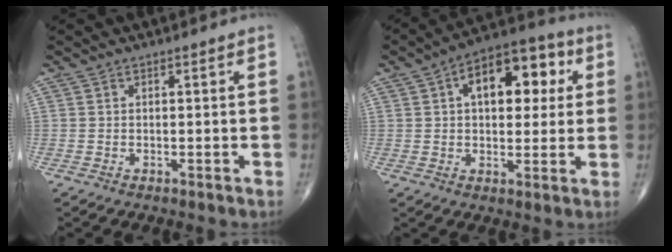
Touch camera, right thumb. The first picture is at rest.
{"total": 14.9, "force": [4.1, 8.3, 11.8], "torque": [-0.129, 0.018, 0.053]}